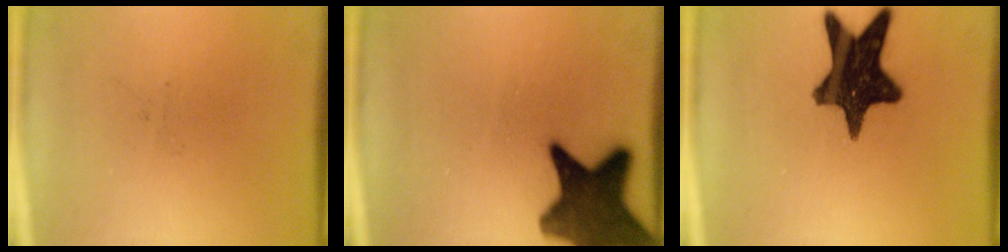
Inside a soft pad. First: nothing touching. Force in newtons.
{"total": 14.0}
{"total": 15.6}